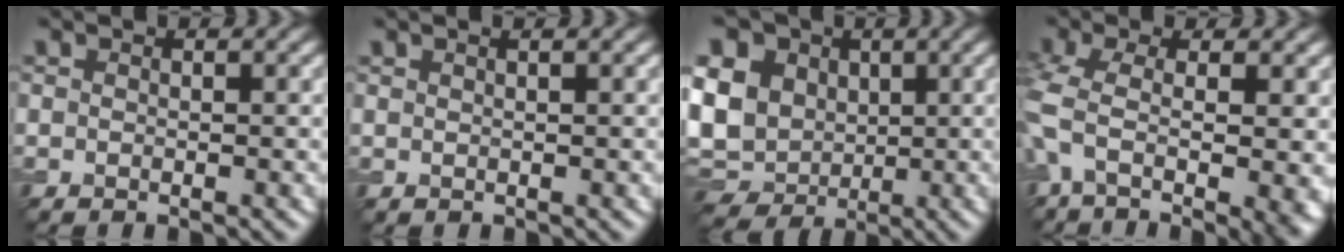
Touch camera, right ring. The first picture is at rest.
{"total": 1.5, "force": [1.0, 0.6, 1.0], "torque": [-0.001, -0.003, 0.001]}
{"total": 13.5, "force": [2.1, 11.1, 7.5], "torque": [-0.164, 0.021, 0.018]}
{"total": 8.9, "force": [-1.3, 3.9, 7.9], "torque": [-0.179, -0.023, -0.013]}